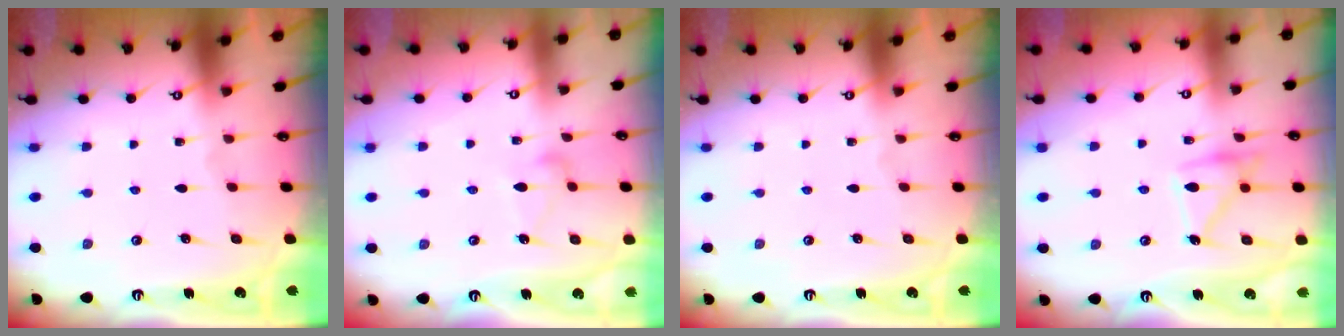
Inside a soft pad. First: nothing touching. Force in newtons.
{"total": 7.2, "press": 7.2, "slide": 0.4}
{"total": 0.0}
{"total": 14.8, "press": 14.8, "slide": 0.9}